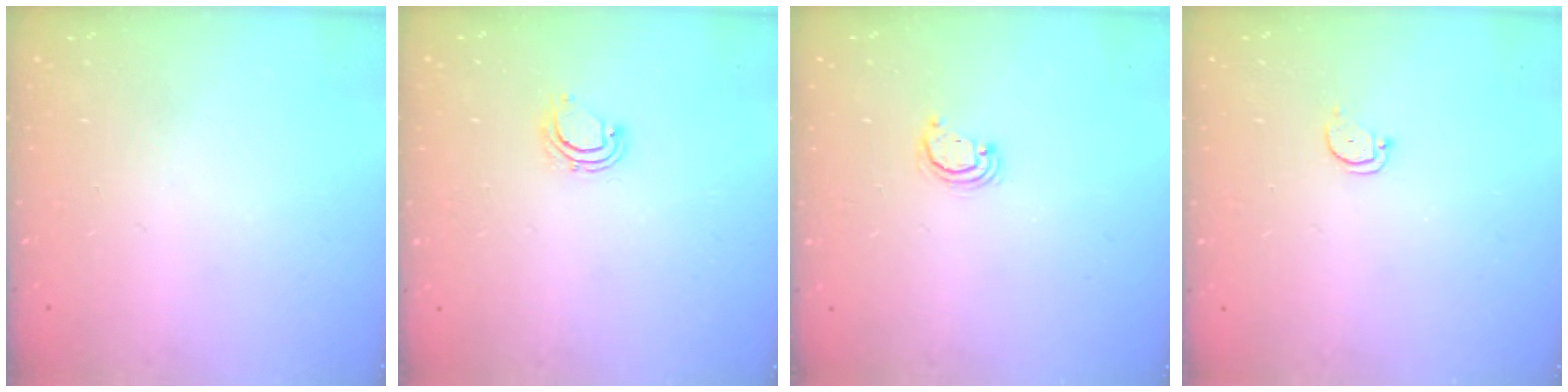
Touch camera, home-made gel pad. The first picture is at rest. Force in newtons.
{"total": 5.4, "press": 5.4, "slide": 0.5}
{"total": 2.6, "press": 2.6, "slide": 0.3}
{"total": 2.0, "press": 2.0, "slide": 0.2}